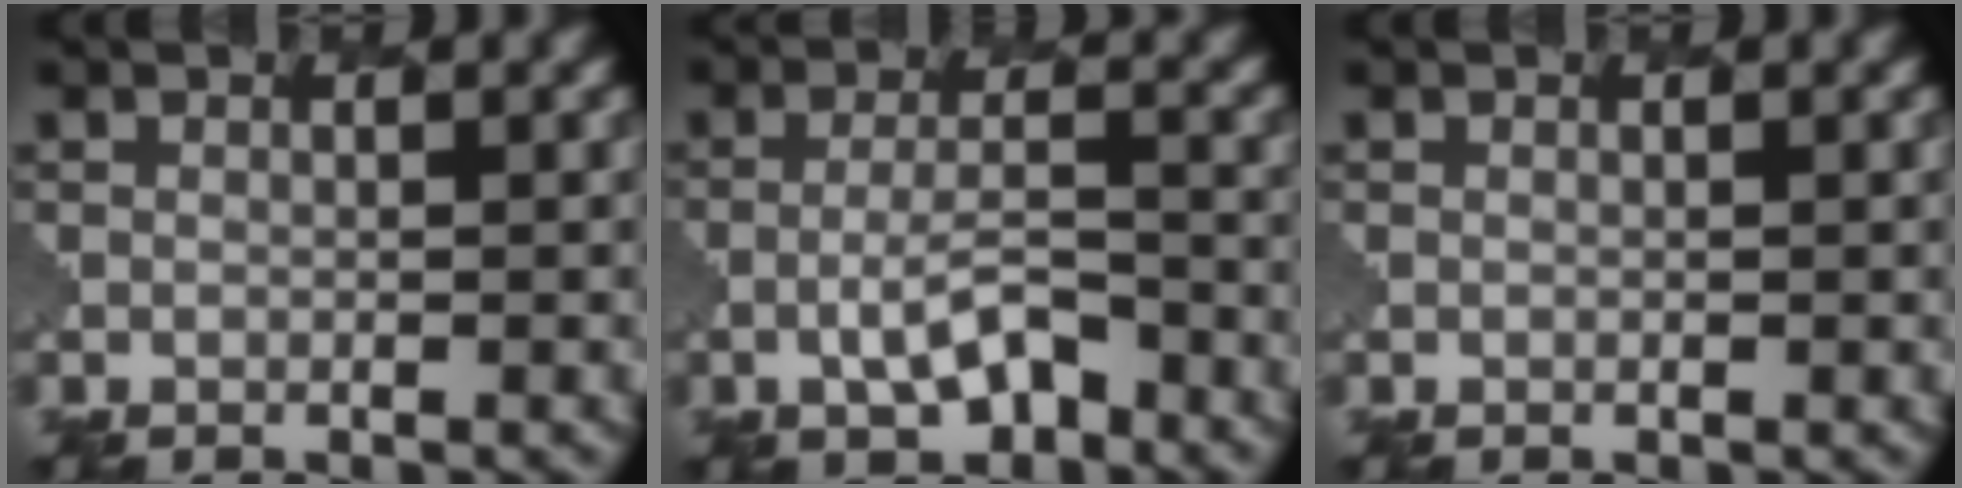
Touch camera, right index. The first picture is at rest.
{"total": 3.8, "force": [-1.7, 1.5, 3.1], "torque": [-0.060, 0.002, -0.031]}
{"total": 0.0}